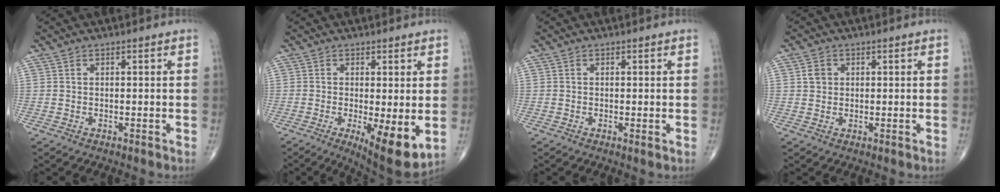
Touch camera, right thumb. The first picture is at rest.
{"total": 9.8, "force": [-1.9, 2.8, 9.2], "torque": [-0.137, -0.027, -0.024]}
{"total": 0.6, "force": [-0.1, 0.1, 0.6], "torque": [-0.016, -0.004, -0.003]}
{"total": 2.4, "force": [0.6, 2.0, 1.0], "torque": [-0.010, 0.000, 0.010]}